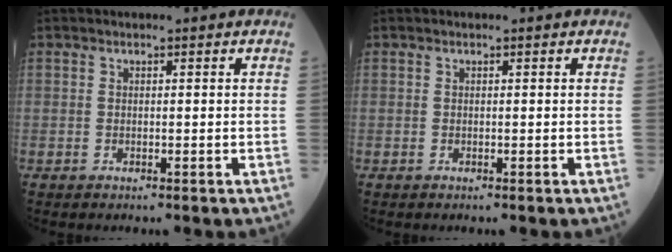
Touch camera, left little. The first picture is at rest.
{"total": 0.0}